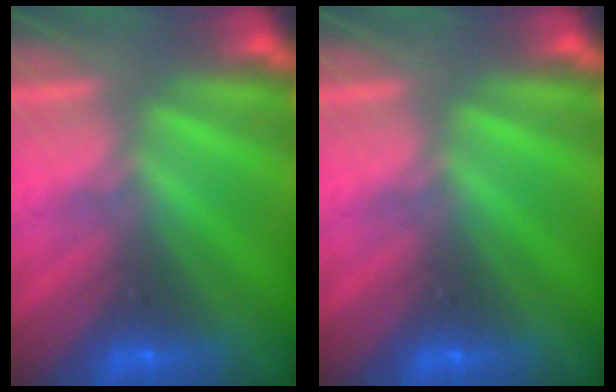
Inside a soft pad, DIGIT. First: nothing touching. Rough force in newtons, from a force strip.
{"total": 0.0}